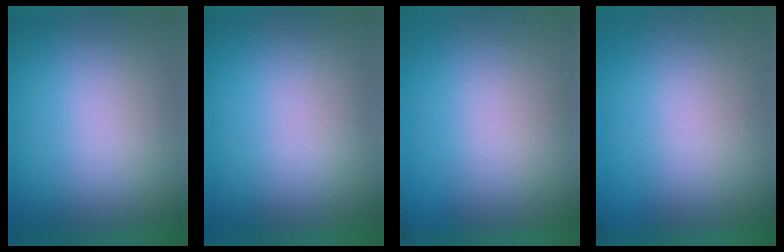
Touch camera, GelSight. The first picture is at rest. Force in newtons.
{"total": 1.0}
{"total": 5.0}
{"total": 5.1}